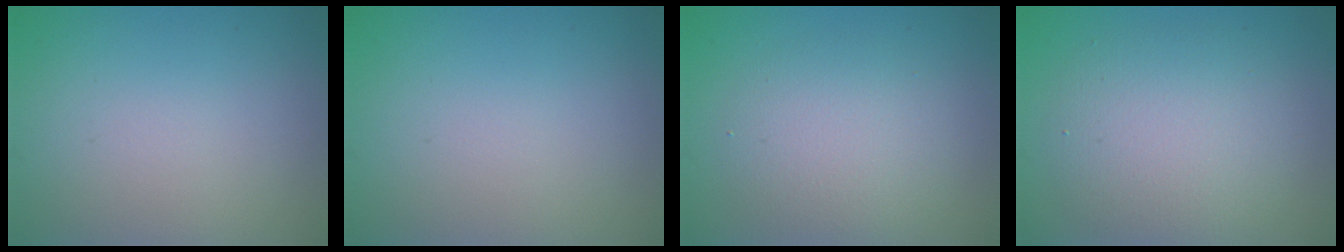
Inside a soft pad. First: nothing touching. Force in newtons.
{"total": 0.0}
{"total": 3.9, "press": 3.9, "slide": 0.2}
{"total": 5.3, "press": 5.3, "slide": 0.5}